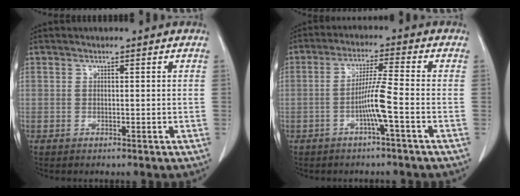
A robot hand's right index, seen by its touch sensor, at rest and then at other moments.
{"total": 5.7, "force": [-1.9, -0.9, 5.3], "torque": [-0.106, 0.003, -0.037]}